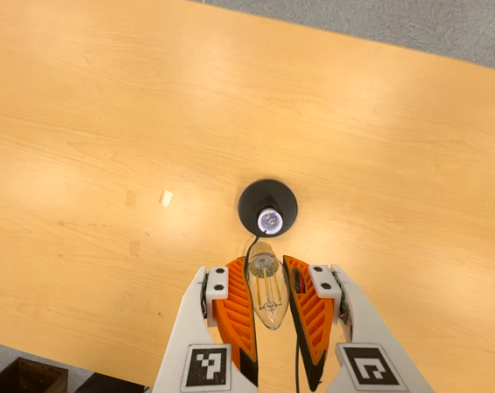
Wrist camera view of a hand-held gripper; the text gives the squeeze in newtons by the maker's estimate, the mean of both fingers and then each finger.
{"total": 20.0, "left": 22.1, "right": 17.9}